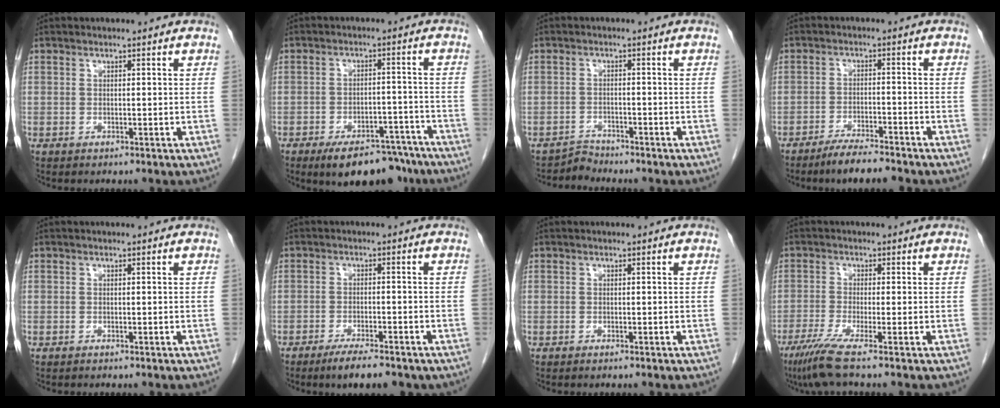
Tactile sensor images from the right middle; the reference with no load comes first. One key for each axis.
{"total": 11.5, "fx": -9.1, "fy": 4.8, "fz": 5.3, "tx": -0.057, "ty": 0.015, "tz": -0.133}
{"total": 2.1, "fx": -1.9, "fy": 0.0, "fz": -1.0, "tx": 0.030, "ty": -0.009, "tz": -0.033}
{"total": 5.5, "fx": -4.7, "fy": 0.2, "fz": 2.8, "tx": -0.046, "ty": -0.014, "tz": -0.084}
{"total": 0.0}
{"total": 6.2, "fx": -4.6, "fy": 1.4, "fz": 3.9, "tx": -0.060, "ty": -0.009, "tz": -0.064}
{"total": 0.0}
{"total": 5.9, "fx": -4.1, "fy": -0.9, "fz": 4.2, "tx": -0.076, "ty": -0.020, "tz": -0.081}